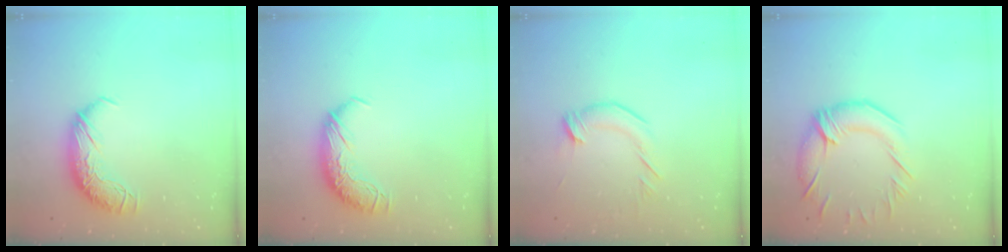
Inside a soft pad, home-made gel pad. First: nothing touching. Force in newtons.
{"total": 0.0}
{"total": 2.6, "press": 2.6, "slide": 0.4}
{"total": 5.0, "press": 4.7, "slide": 1.7}